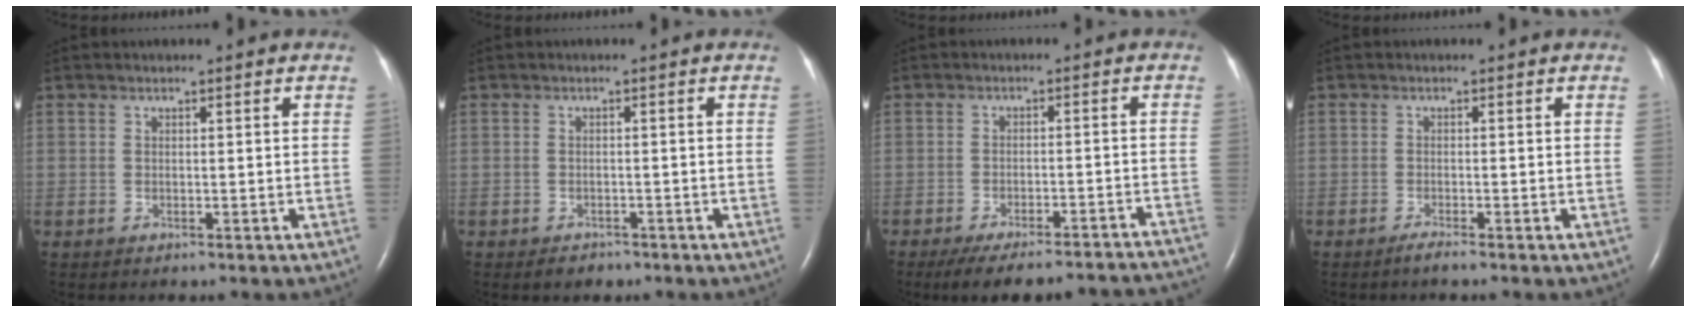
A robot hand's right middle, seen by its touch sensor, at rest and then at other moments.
{"total": 1.8, "force": [-1.3, 1.1, 0.5], "torque": [-0.012, 0.001, -0.015]}
{"total": 20.4, "force": [-19.0, 1.8, 7.2], "torque": [-0.069, -0.009, -0.238]}
{"total": 1.2, "force": [-1.0, -0.2, 0.6], "torque": [-0.017, -0.002, -0.021]}